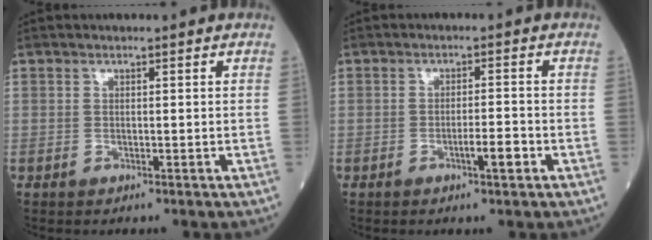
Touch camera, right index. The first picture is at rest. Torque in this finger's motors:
{"motor_torque": [0.16, 0.01, 0.05, 0.05]}